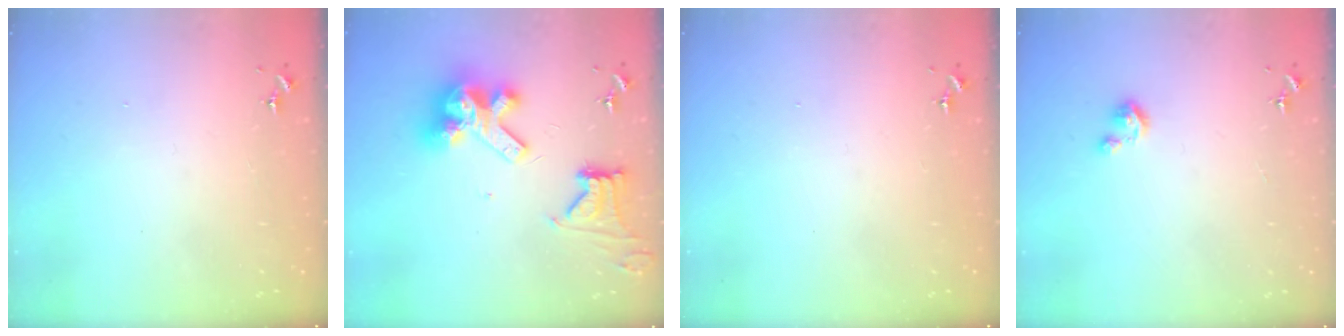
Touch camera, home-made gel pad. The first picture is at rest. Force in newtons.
{"total": 14.5, "press": 14.5, "slide": 0.9}
{"total": 0.0}
{"total": 2.5, "press": 2.5, "slide": 0.3}